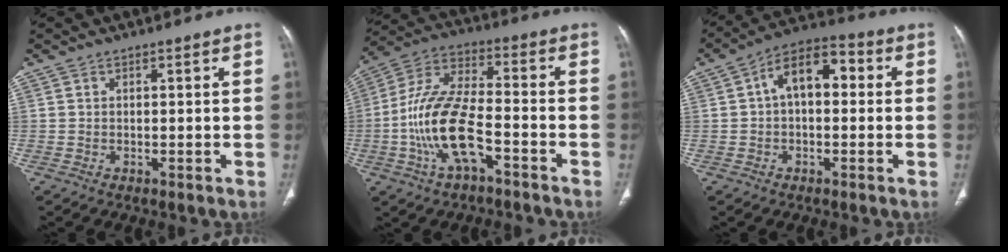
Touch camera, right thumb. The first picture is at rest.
{"total": 15.0, "force": [-5.2, 6.4, 12.5], "torque": [-0.255, 0.042, -0.096]}
{"total": 9.9, "force": [1.1, 5.9, 7.9], "torque": [-0.107, 0.035, 0.006]}